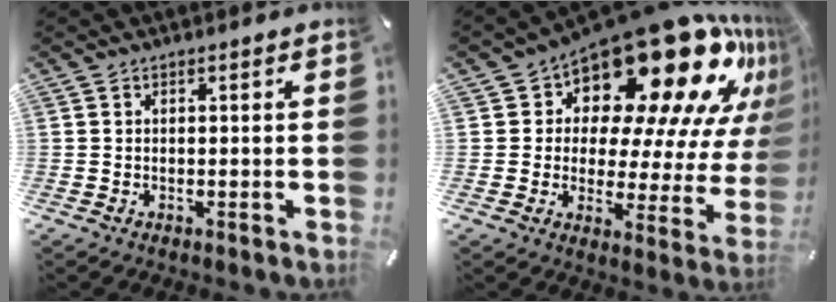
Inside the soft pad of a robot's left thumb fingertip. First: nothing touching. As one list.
[{"total": 25.3, "force": [17.2, 11.1, 14.9], "torque": [-0.197, -0.140, 0.285]}]